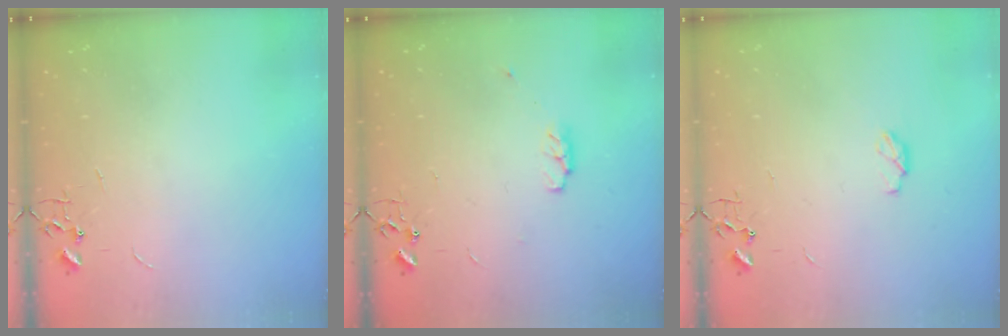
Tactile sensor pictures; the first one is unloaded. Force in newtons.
{"total": 4.0, "press": 4.0, "slide": 0.6}
{"total": 4.0, "press": 3.9, "slide": 0.6}